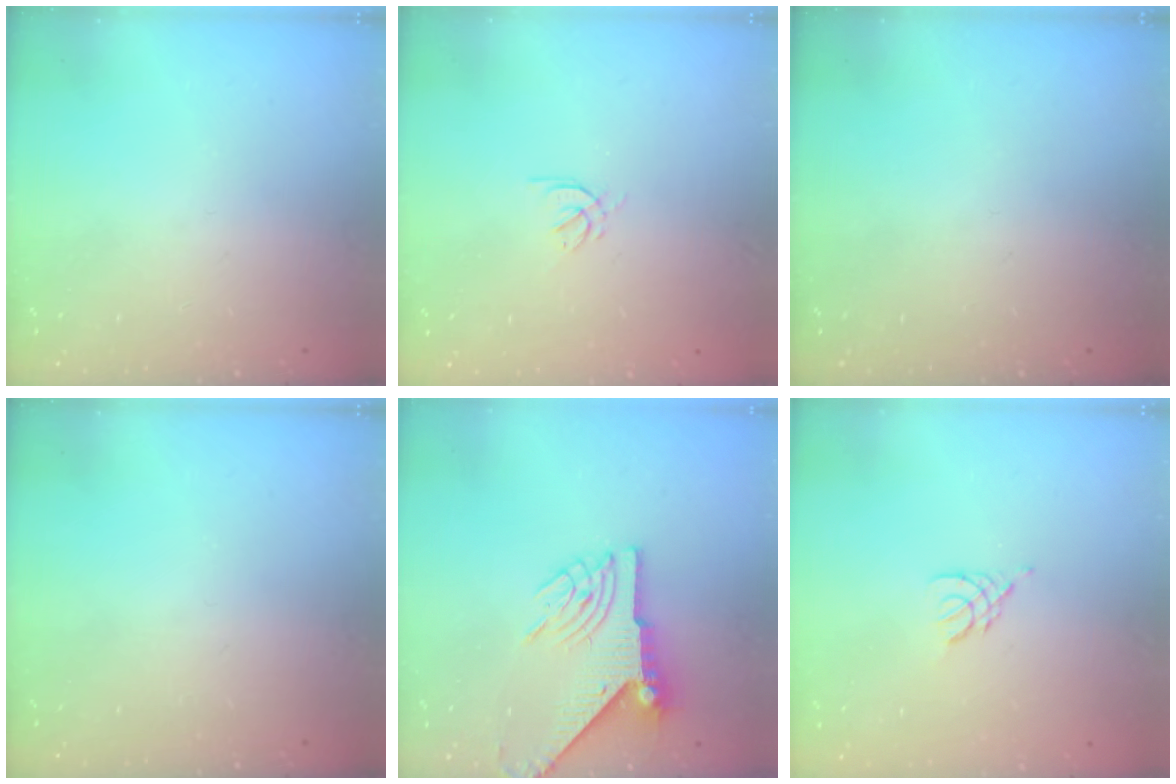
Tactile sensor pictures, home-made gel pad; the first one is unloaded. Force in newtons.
{"total": 2.2, "press": 2.1, "slide": 0.7}
{"total": 0.0}
{"total": 0.0}
{"total": 8.0, "press": 7.9, "slide": 1.2}
{"total": 2.9, "press": 2.8, "slide": 0.6}